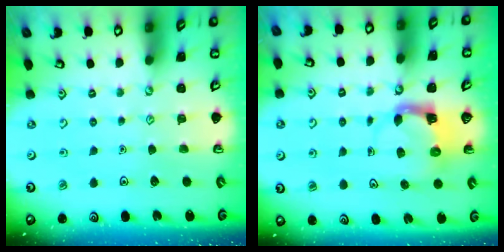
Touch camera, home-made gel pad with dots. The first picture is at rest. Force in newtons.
{"total": 3.7, "press": 3.7, "slide": 0.7}